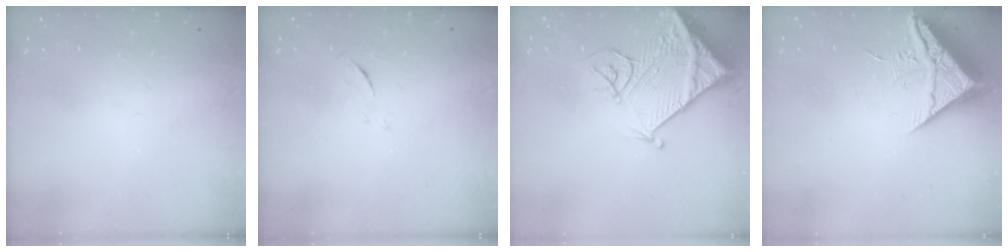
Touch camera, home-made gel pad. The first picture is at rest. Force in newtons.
{"total": 5.0, "press": 4.9, "slide": 0.4}
{"total": 16.0, "press": 15.9, "slide": 1.8}
{"total": 9.7, "press": 9.6, "slide": 0.8}